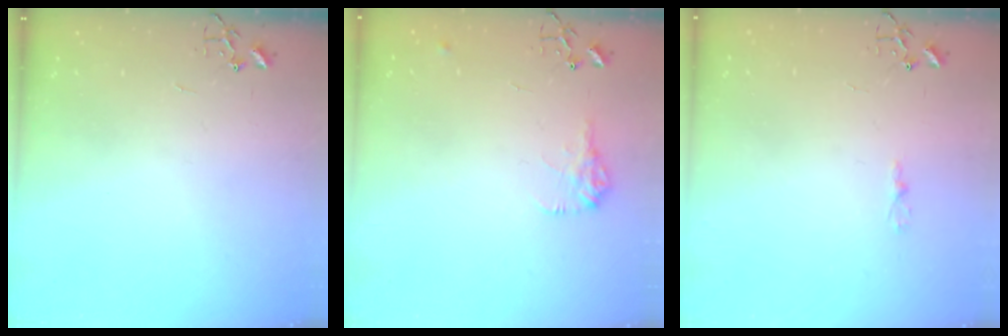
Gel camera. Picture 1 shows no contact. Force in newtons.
{"total": 9.5, "press": 9.5, "slide": 0.4}
{"total": 3.1, "press": 3.1, "slide": 0.3}